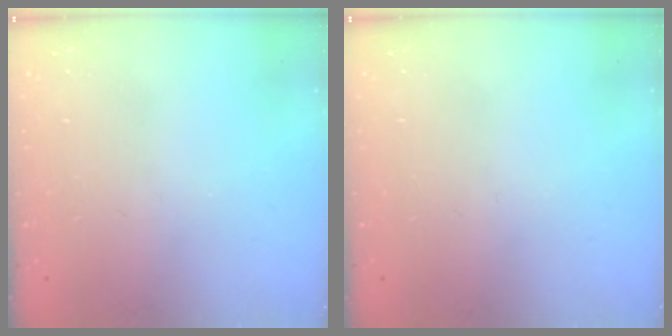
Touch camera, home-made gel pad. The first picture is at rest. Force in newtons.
{"total": 0.0}